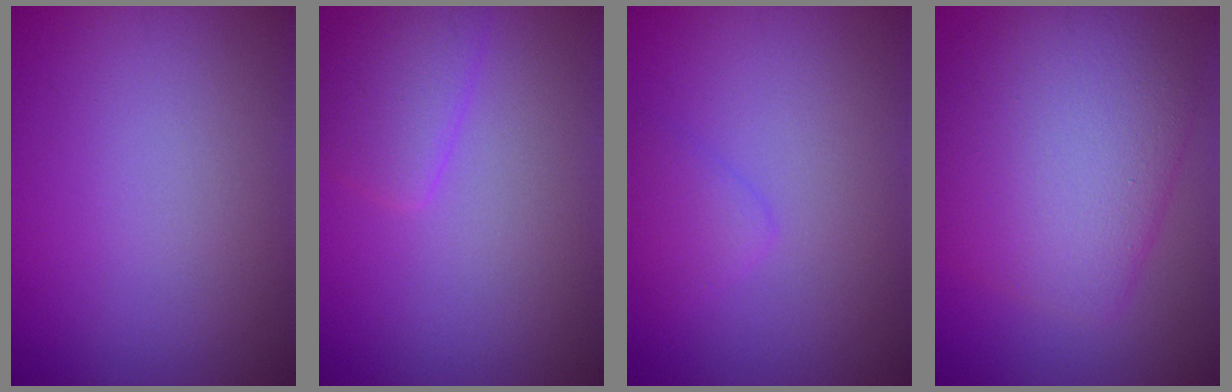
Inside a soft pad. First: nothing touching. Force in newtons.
{"total": 2.6, "press": 2.6, "slide": 0.2}
{"total": 1.6, "press": 1.6, "slide": 0.1}
{"total": 9.0, "press": 9.0, "slide": 0.1}